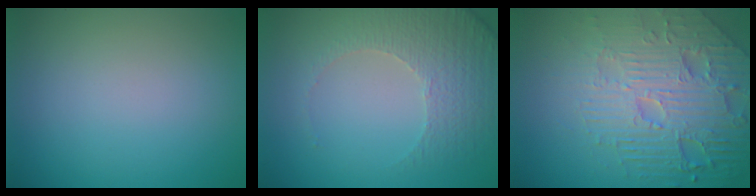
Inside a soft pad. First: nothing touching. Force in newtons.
{"total": 4.9, "press": 3.6, "slide": 3.3}
{"total": 8.5, "press": 6.0, "slide": 6.0}